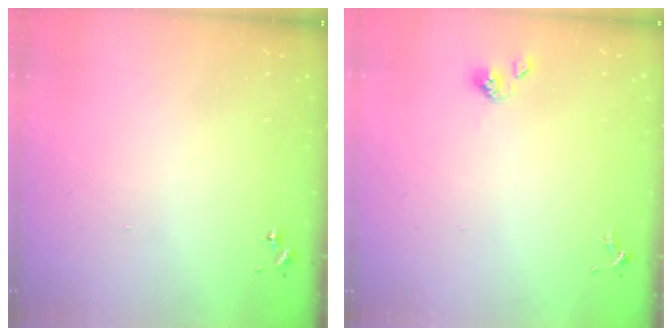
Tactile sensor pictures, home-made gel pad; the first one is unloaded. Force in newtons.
{"total": 4.4, "press": 4.1, "slide": 1.6}